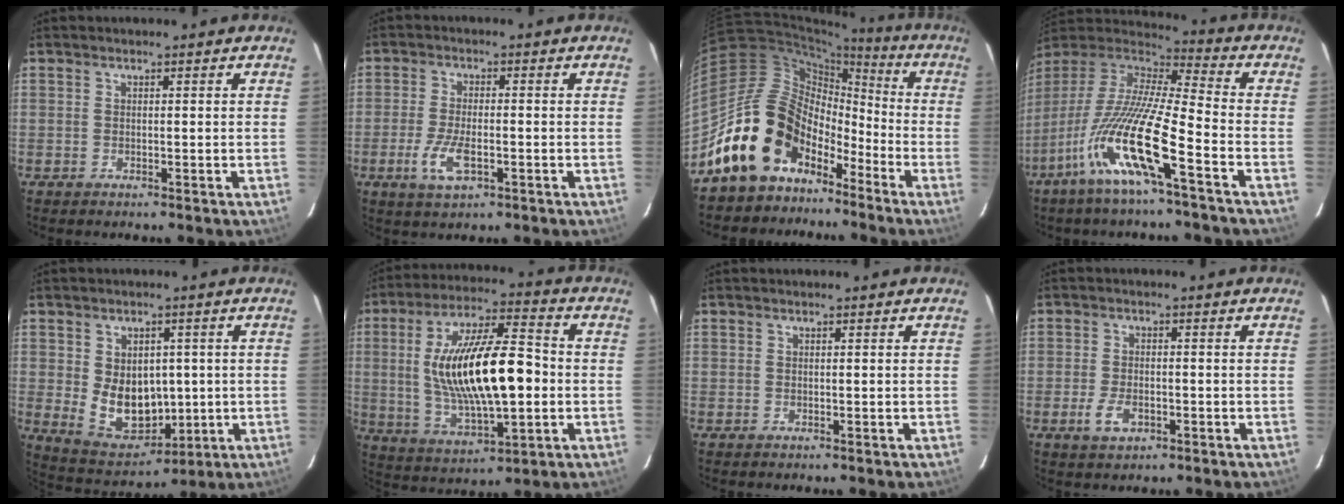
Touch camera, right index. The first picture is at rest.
{"total": 6.7, "force": [-2.5, 2.5, 5.7], "torque": [-0.126, -0.010, -0.046]}
{"total": 16.0, "force": [-10.7, 10.2, 6.2], "torque": [-0.127, 0.032, -0.187]}
{"total": 18.8, "force": [-9.8, 1.7, 16.0], "torque": [-0.300, -0.032, -0.192]}
{"total": 11.3, "force": [-0.2, 8.6, 7.2], "torque": [-0.140, -0.010, 0.028]}
{"total": 20.4, "force": [-0.4, 7.0, 19.2], "torque": [-0.353, 0.010, 0.006]}
{"total": 0.0}
{"total": 4.6, "force": [-2.0, 2.4, 3.3], "torque": [-0.077, -0.005, -0.034]}